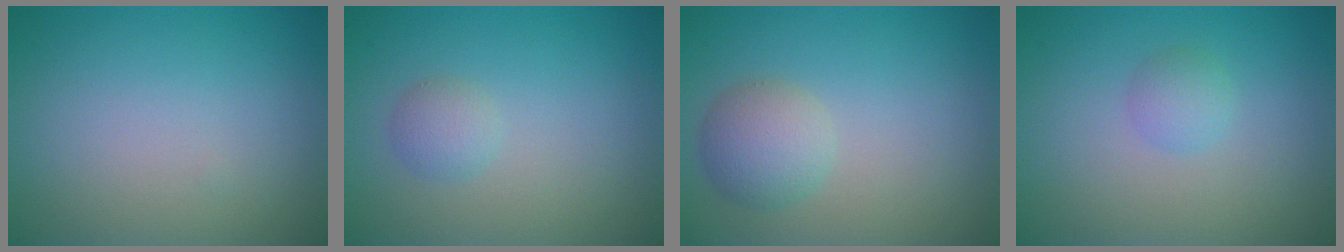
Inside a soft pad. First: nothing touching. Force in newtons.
{"total": 1.5, "press": 1.5, "slide": 0.0}
{"total": 3.0, "press": 3.0, "slide": 0.1}
{"total": 1.5, "press": 1.5, "slide": 0.0}